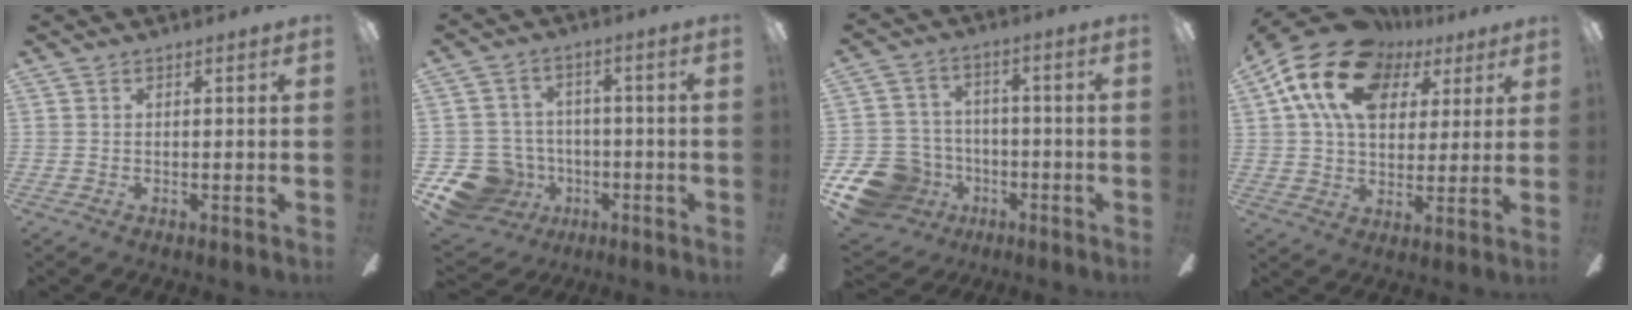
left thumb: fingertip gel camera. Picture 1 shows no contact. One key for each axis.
{"total": 12.9, "fx": -5.5, "fy": 10.7, "fz": 4.7, "tx": -0.124, "ty": 0.034, "tz": -0.091}
{"total": 13.7, "fx": -6.7, "fy": 10.8, "fz": 5.1, "tx": -0.130, "ty": 0.049, "tz": -0.112}
{"total": 19.0, "fx": 8.9, "fy": 12.7, "fz": 10.9, "tx": -0.206, "ty": -0.018, "tz": 0.162}